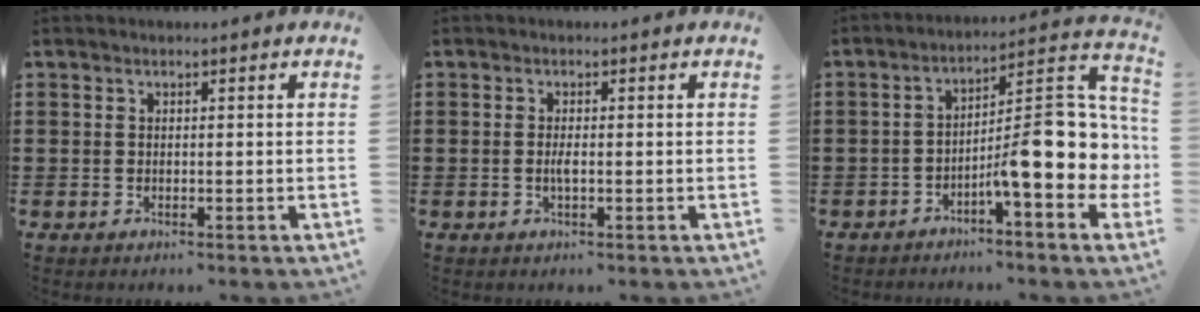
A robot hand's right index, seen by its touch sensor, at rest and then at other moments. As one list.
[{"total": 1.6, "force": [-0.4, 0.2, 1.5], "torque": [-0.029, -0.004, -0.007]}, {"total": 12.8, "force": [-2.2, 3.2, 12.1], "torque": [-0.180, -0.036, -0.048]}]